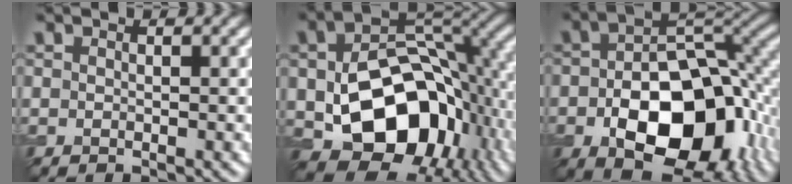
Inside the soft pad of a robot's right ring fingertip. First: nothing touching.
{"total": 14.9, "force": [-3.3, 10.2, 10.3], "torque": [-0.153, -0.021, -0.053]}
{"total": 13.3, "force": [-4.0, 8.1, 9.8], "torque": [-0.162, -0.022, -0.060]}